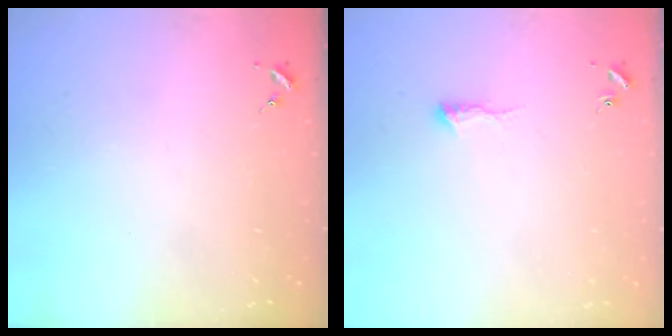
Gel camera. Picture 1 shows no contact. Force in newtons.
{"total": 7.1, "press": 7.0, "slide": 0.7}